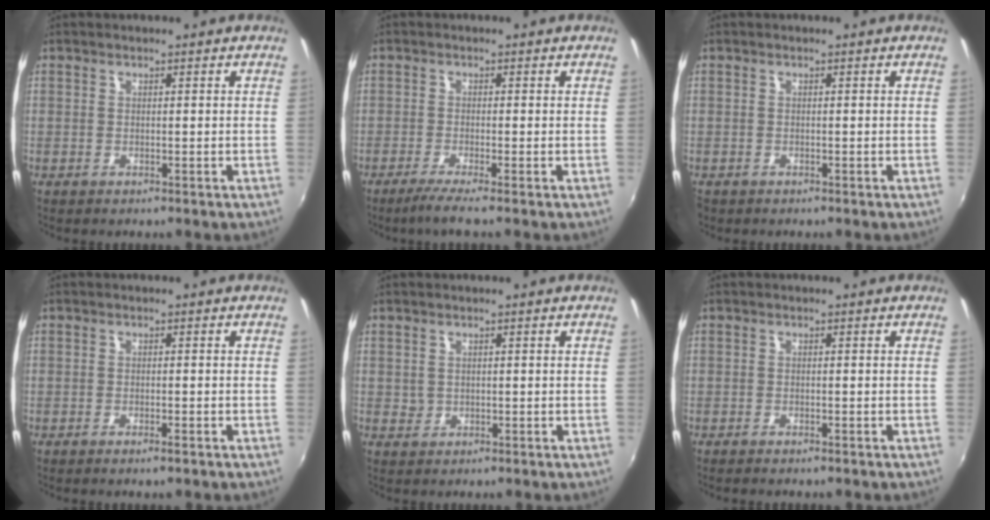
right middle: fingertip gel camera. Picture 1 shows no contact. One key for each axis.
{"total": 3.5, "fx": -2.5, "fy": -0.9, "fz": 2.2, "tx": -0.056, "ty": -0.012, "tz": -0.051}
{"total": 0.7, "fx": -0.6, "fy": 0.4, "fz": 0.0, "tx": -0.005, "ty": -0.003, "tz": -0.010}
{"total": 1.4, "fx": -1.0, "fy": 0.2, "fz": 0.9, "tx": -0.019, "ty": -0.002, "tz": -0.019}
{"total": 1.0, "fx": 0.3, "fy": 1.0, "fz": 0.1, "tx": 0.001, "ty": 0.002, "tz": 0.005}
{"total": 1.6, "fx": -1.4, "fy": 0.4, "fz": 0.7, "tx": -0.020, "ty": -0.008, "tz": -0.024}